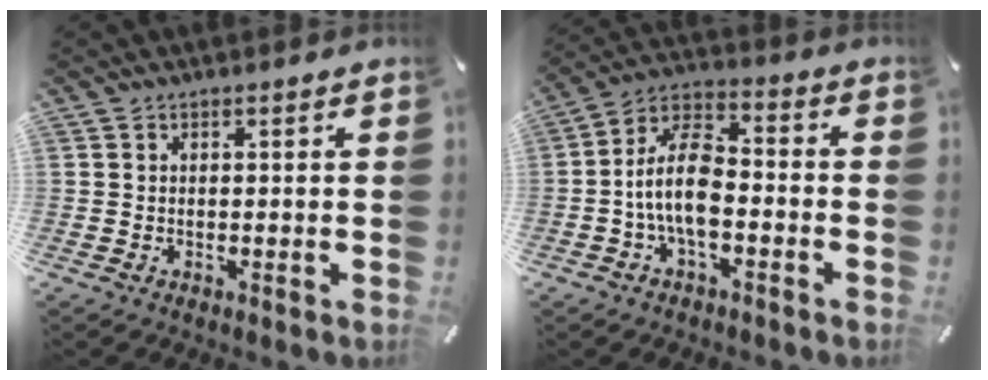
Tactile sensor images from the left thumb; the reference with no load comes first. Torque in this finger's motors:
{"motor_torque": [1.81, 2.75, 1.66, 0.53, 0.21]}